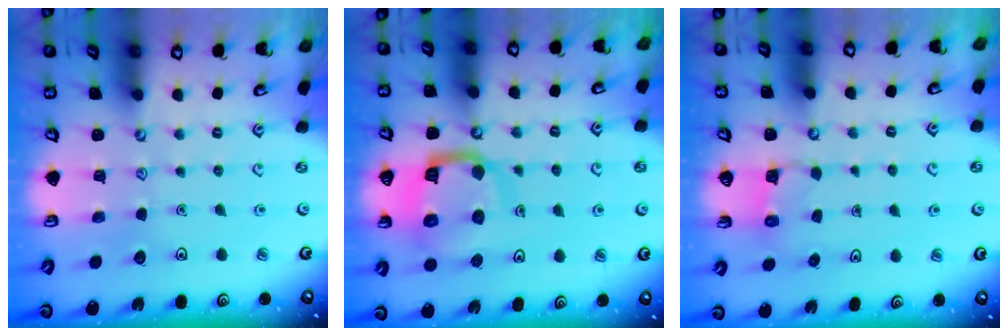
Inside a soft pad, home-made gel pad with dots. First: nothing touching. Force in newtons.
{"total": 12.6, "press": 12.6, "slide": 1.4}
{"total": 2.9, "press": 2.9, "slide": 0.3}